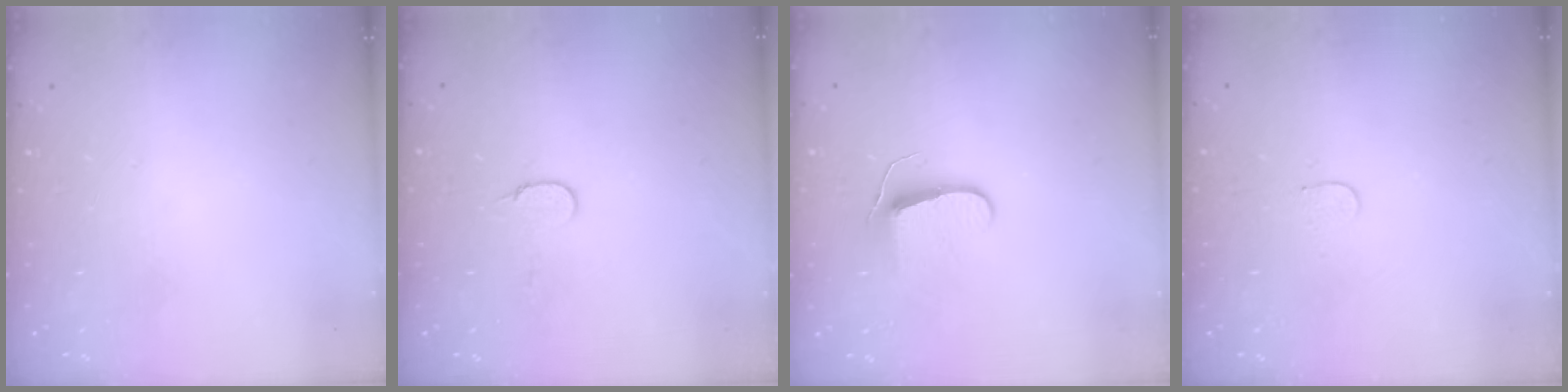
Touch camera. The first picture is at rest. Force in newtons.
{"total": 5.9, "press": 5.9, "slide": 0.5}
{"total": 7.2, "press": 7.2, "slide": 0.7}
{"total": 3.7, "press": 3.7, "slide": 0.3}